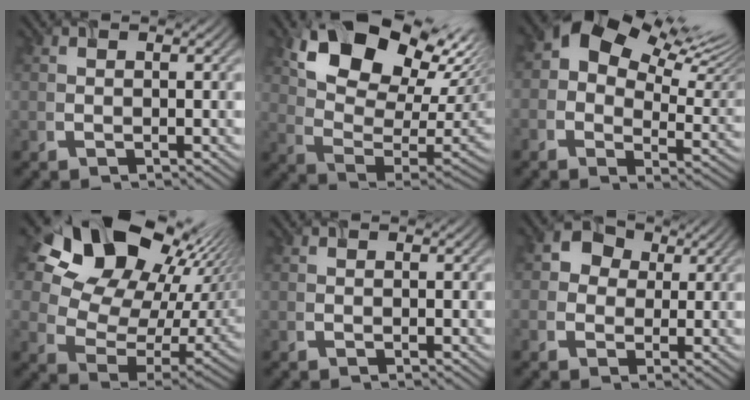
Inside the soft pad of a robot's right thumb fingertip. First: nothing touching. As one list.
[{"total": 14.9, "force": [8.5, 7.9, 9.3], "torque": [-0.179, 0.007, 0.159]}, {"total": 12.4, "force": [6.5, 7.6, 7.3], "torque": [-0.131, 0.015, 0.121]}, {"total": 19.6, "force": [10.3, 13.3, 10.1], "torque": [-0.215, 0.038, 0.196]}, {"total": 0.0}, {"total": 3.2, "force": [0.4, 3.1, 0.5], "torque": [-0.009, 0.003, 0.004]}]